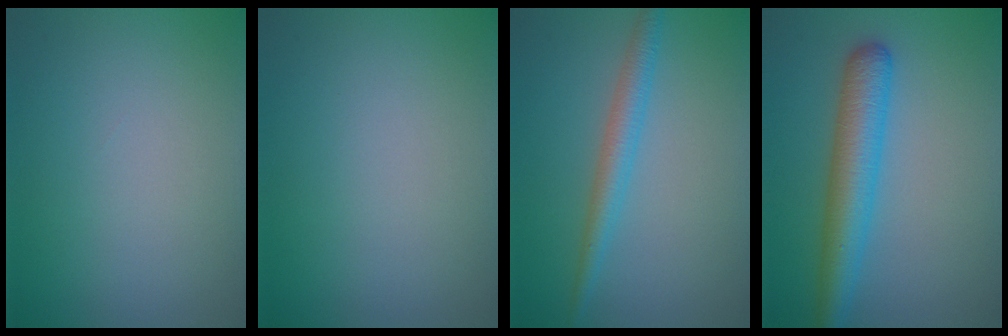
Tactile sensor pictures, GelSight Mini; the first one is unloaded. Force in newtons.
{"total": 0.0}
{"total": 2.6, "press": 2.6, "slide": 0.1}
{"total": 5.1, "press": 5.1, "slide": 0.1}